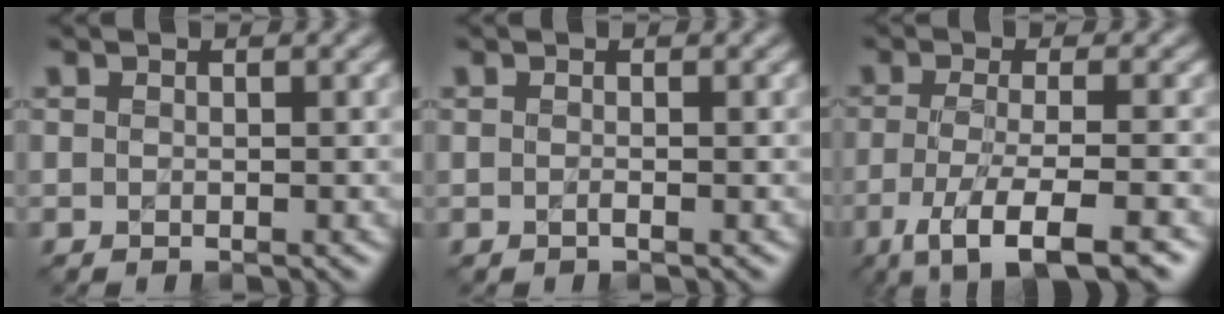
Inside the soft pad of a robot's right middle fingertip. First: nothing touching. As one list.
[{"total": 0.0}, {"total": 6.7, "force": [-3.3, 1.6, 5.5], "torque": [-0.091, -0.003, -0.063]}]